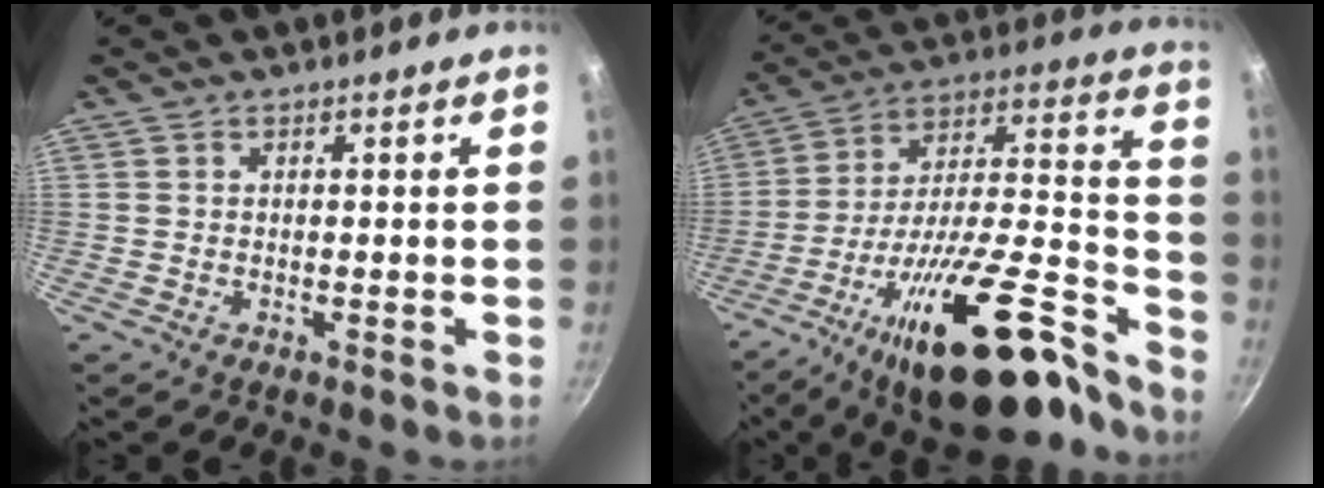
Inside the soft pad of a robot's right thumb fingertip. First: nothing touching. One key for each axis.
{"total": 27.3, "fx": -18.0, "fy": 8.4, "fz": 18.7, "tx": -0.244, "ty": 0.107, "tz": -0.296}